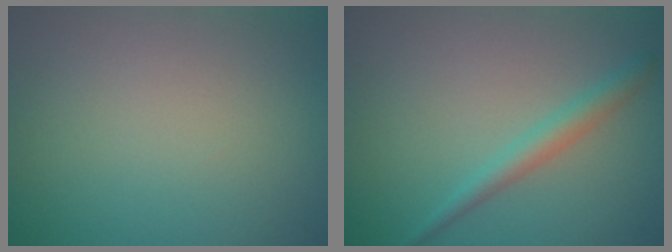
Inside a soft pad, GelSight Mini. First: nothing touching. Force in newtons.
{"total": 2.2, "press": 2.2, "slide": 0.1}